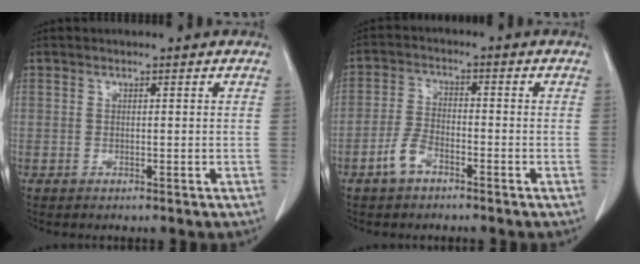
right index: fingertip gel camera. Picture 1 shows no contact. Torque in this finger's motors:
{"motor_torque": [0.35, -0.36, 0.19, 0.05]}